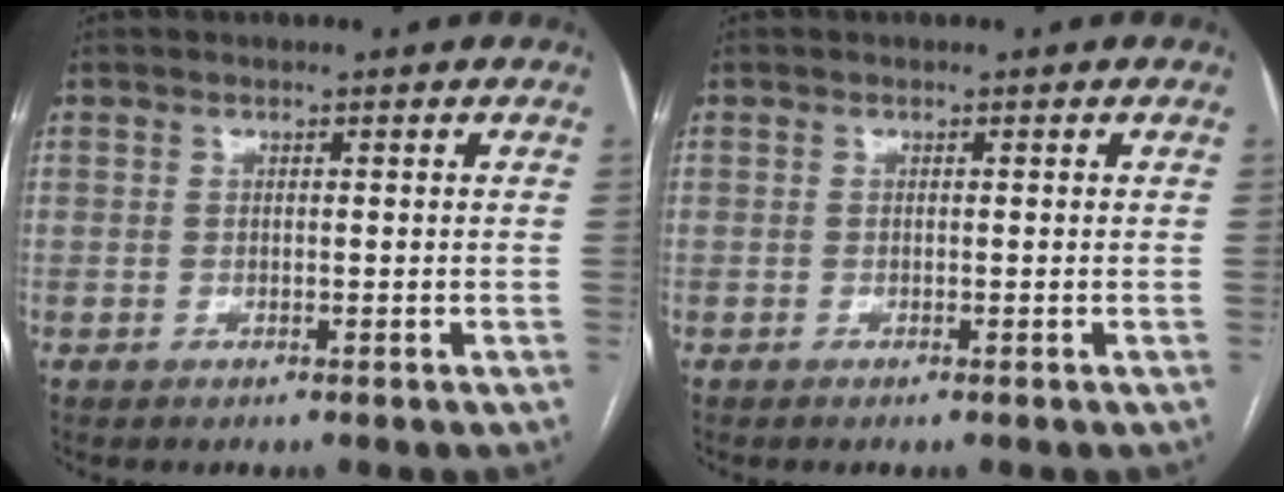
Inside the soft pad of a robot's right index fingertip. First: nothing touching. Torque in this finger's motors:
{"motor_torque": [0.03, -0.08, 0.03, 0.01]}